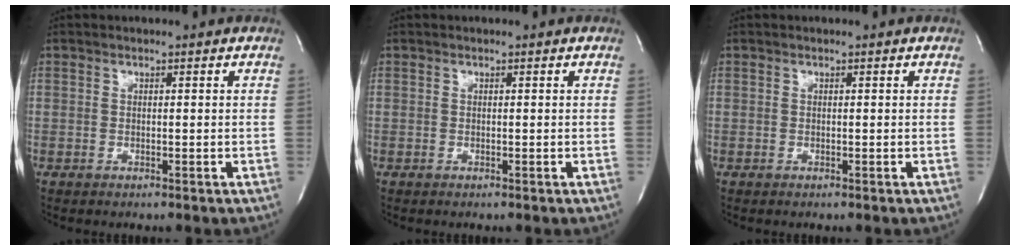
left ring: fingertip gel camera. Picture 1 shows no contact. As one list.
[{"total": 0.0}, {"total": 0.0}]